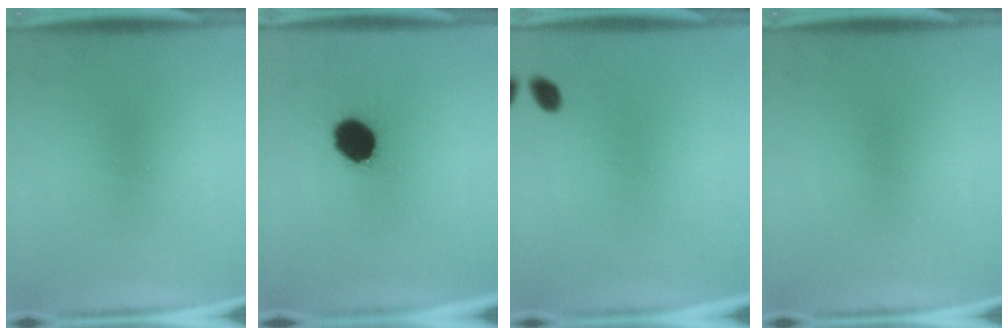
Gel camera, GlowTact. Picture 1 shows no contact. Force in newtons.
{"total": 10.7}
{"total": 2.0}
{"total": 0.0}